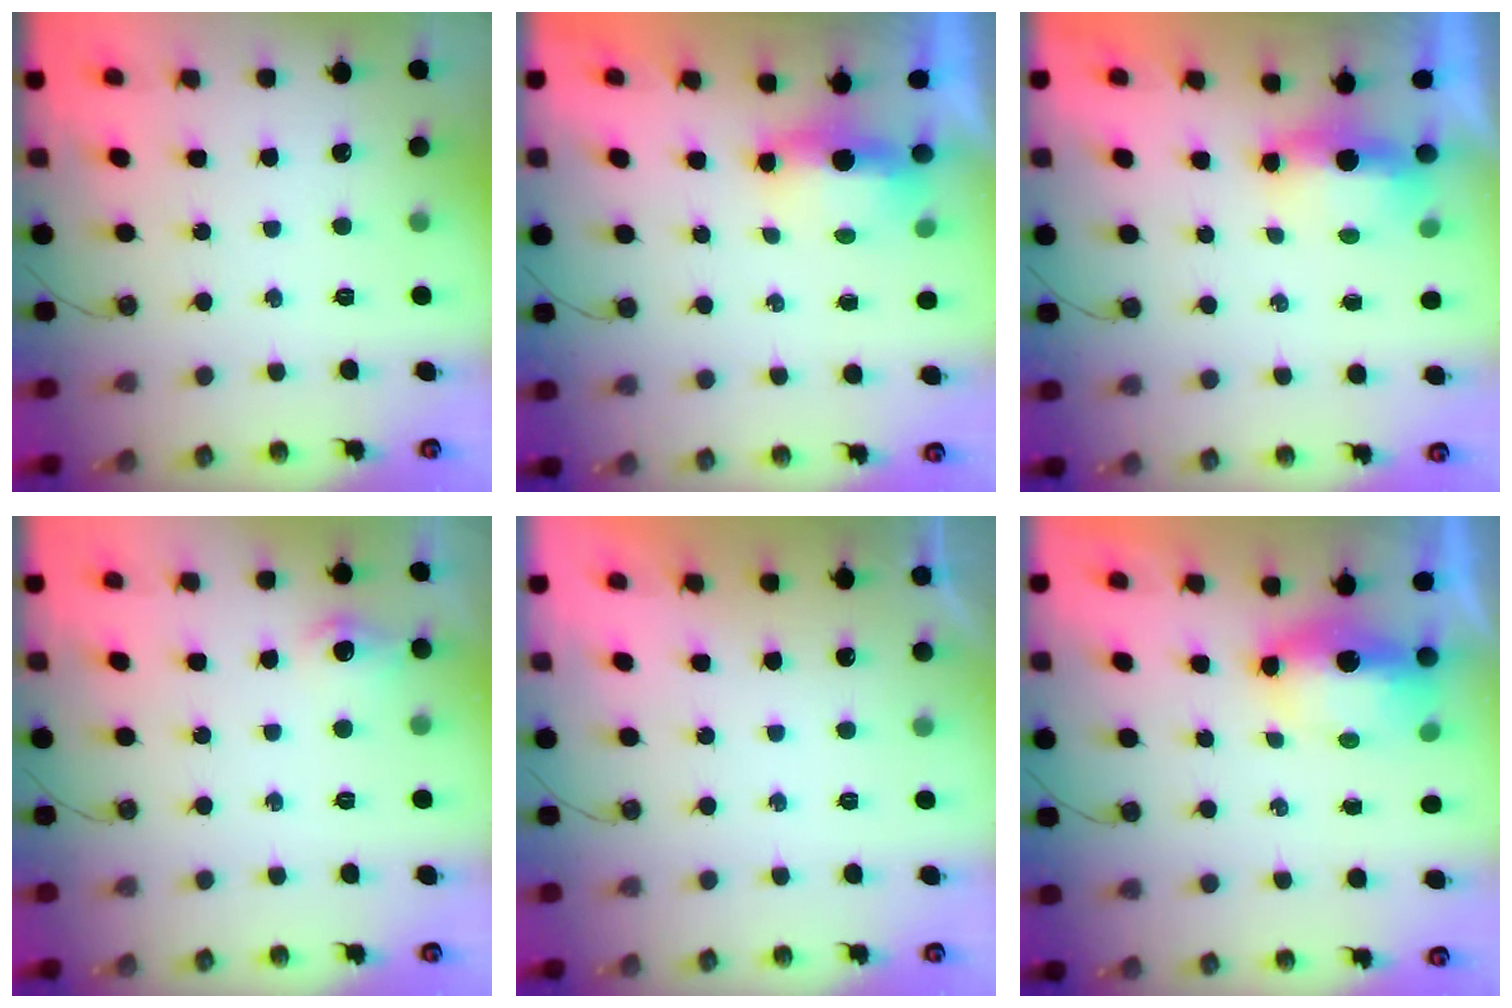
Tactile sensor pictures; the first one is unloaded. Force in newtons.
{"total": 6.1, "press": 5.3, "slide": 3.0}
{"total": 6.1, "press": 5.3, "slide": 3.0}
{"total": 7.5, "press": 7.5, "slide": 0.8}
{"total": 0.0}
{"total": 7.8, "press": 7.6, "slide": 2.0}